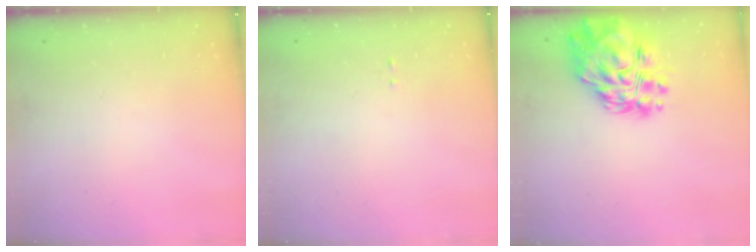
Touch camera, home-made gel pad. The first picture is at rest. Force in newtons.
{"total": 0.0}
{"total": 19.2, "press": 18.4, "slide": 5.6}